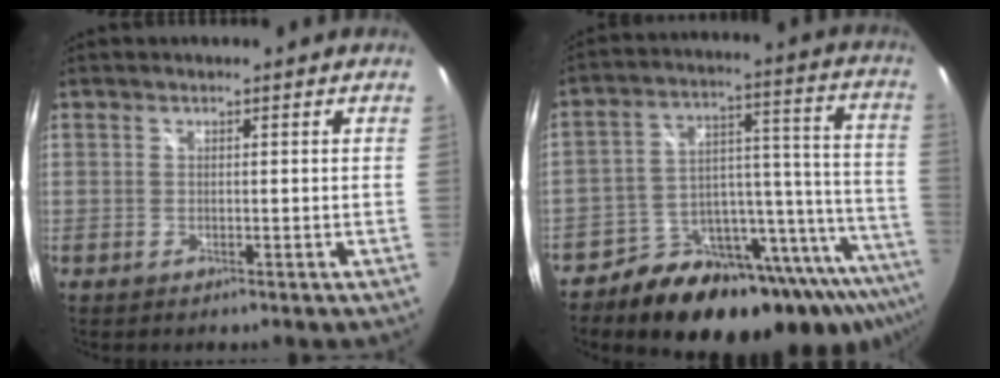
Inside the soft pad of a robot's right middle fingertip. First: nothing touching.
{"total": 26.2, "force": [-19.0, 10.5, 14.6], "torque": [-0.193, 0.008, -0.263]}